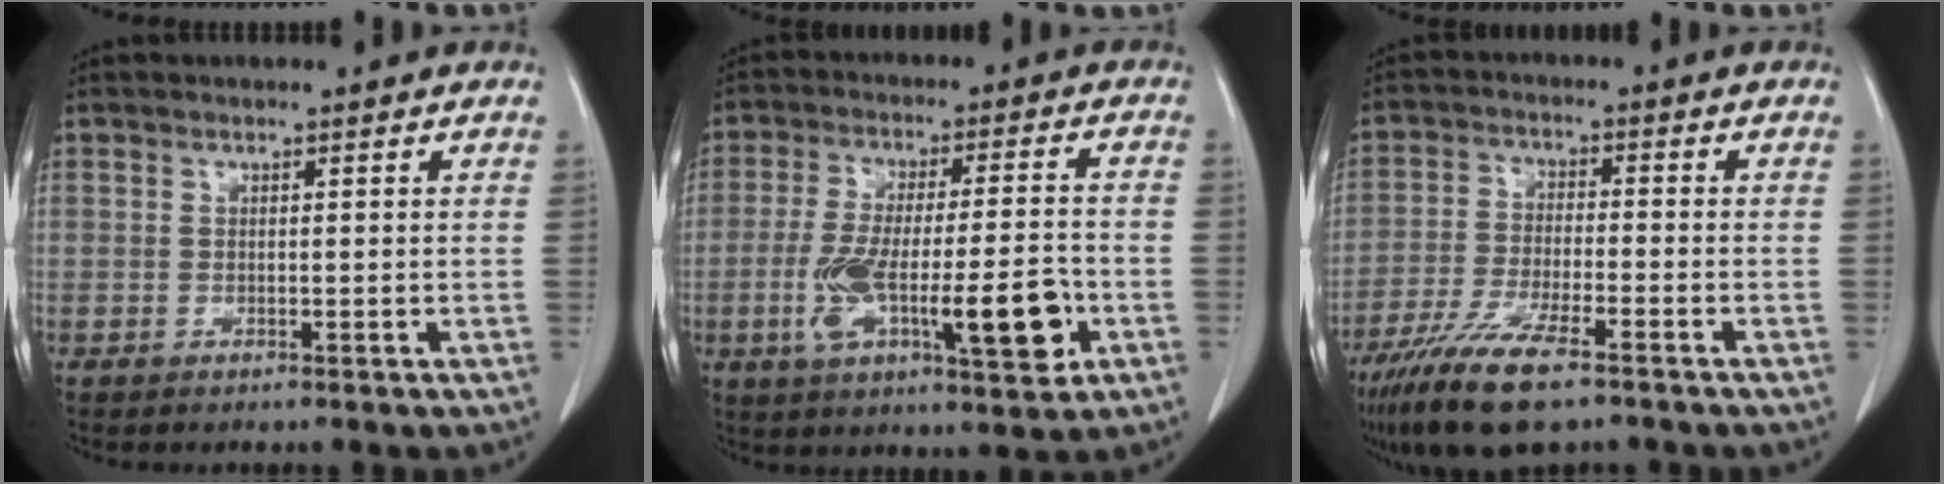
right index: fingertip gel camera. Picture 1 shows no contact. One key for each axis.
{"total": 15.8, "fx": -4.6, "fy": 3.5, "fz": 14.7, "tx": -0.256, "ty": 0.003, "tz": -0.066}
{"total": 12.2, "fx": -8.3, "fy": 2.5, "fz": 8.5, "tx": -0.164, "ty": -0.026, "tz": -0.144}